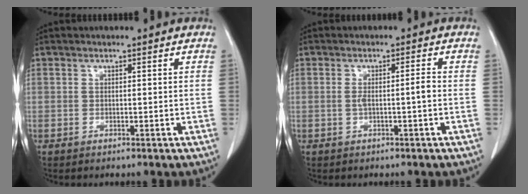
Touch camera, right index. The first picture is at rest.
{"total": 2.6, "force": [-0.4, 0.0, 2.5], "torque": [-0.047, 0.005, -0.005]}